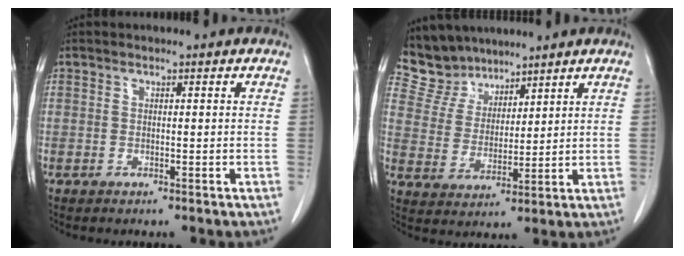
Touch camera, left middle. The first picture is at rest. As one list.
[{"total": 7.3, "force": [6.7, 2.9, 0.0], "torque": [-0.013, 0.013, 0.145]}]